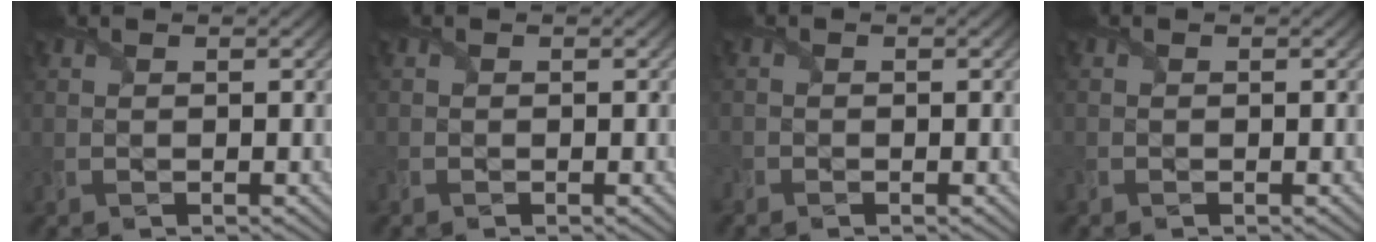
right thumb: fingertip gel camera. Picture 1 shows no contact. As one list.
[{"total": 0.9, "force": [-0.6, 0.6, 0.3], "torque": [-0.009, -0.004, -0.011]}, {"total": 1.3, "force": [-1.0, 0.7, 0.4], "torque": [-0.017, -0.006, -0.021]}, {"total": 0.9, "force": [-0.6, 0.6, 0.2], "torque": [-0.008, -0.004, -0.012]}]